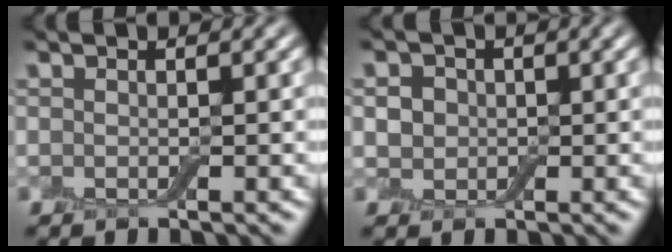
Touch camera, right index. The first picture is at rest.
{"total": 2.2, "force": [0.2, 2.0, 0.9], "torque": [-0.013, 0.004, -0.003]}